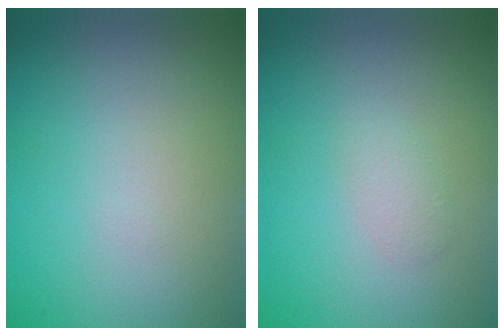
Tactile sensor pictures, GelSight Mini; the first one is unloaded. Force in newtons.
{"total": 1.2, "press": 1.2, "slide": 0.0}